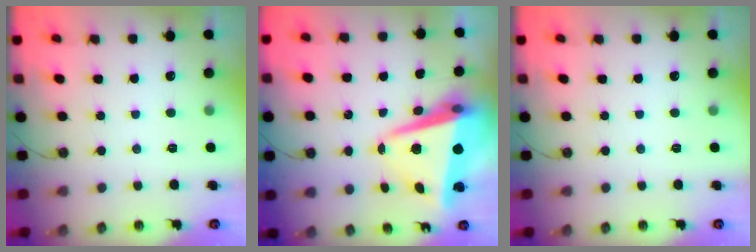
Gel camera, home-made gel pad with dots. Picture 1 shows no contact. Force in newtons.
{"total": 11.0, "press": 10.7, "slide": 2.5}
{"total": 0.0}